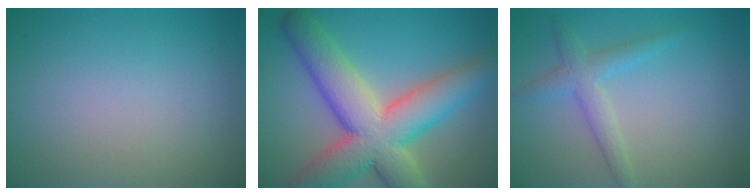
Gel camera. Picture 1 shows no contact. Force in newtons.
{"total": 11.2, "press": 11.2, "slide": 0.9}
{"total": 2.7, "press": 2.7, "slide": 0.1}